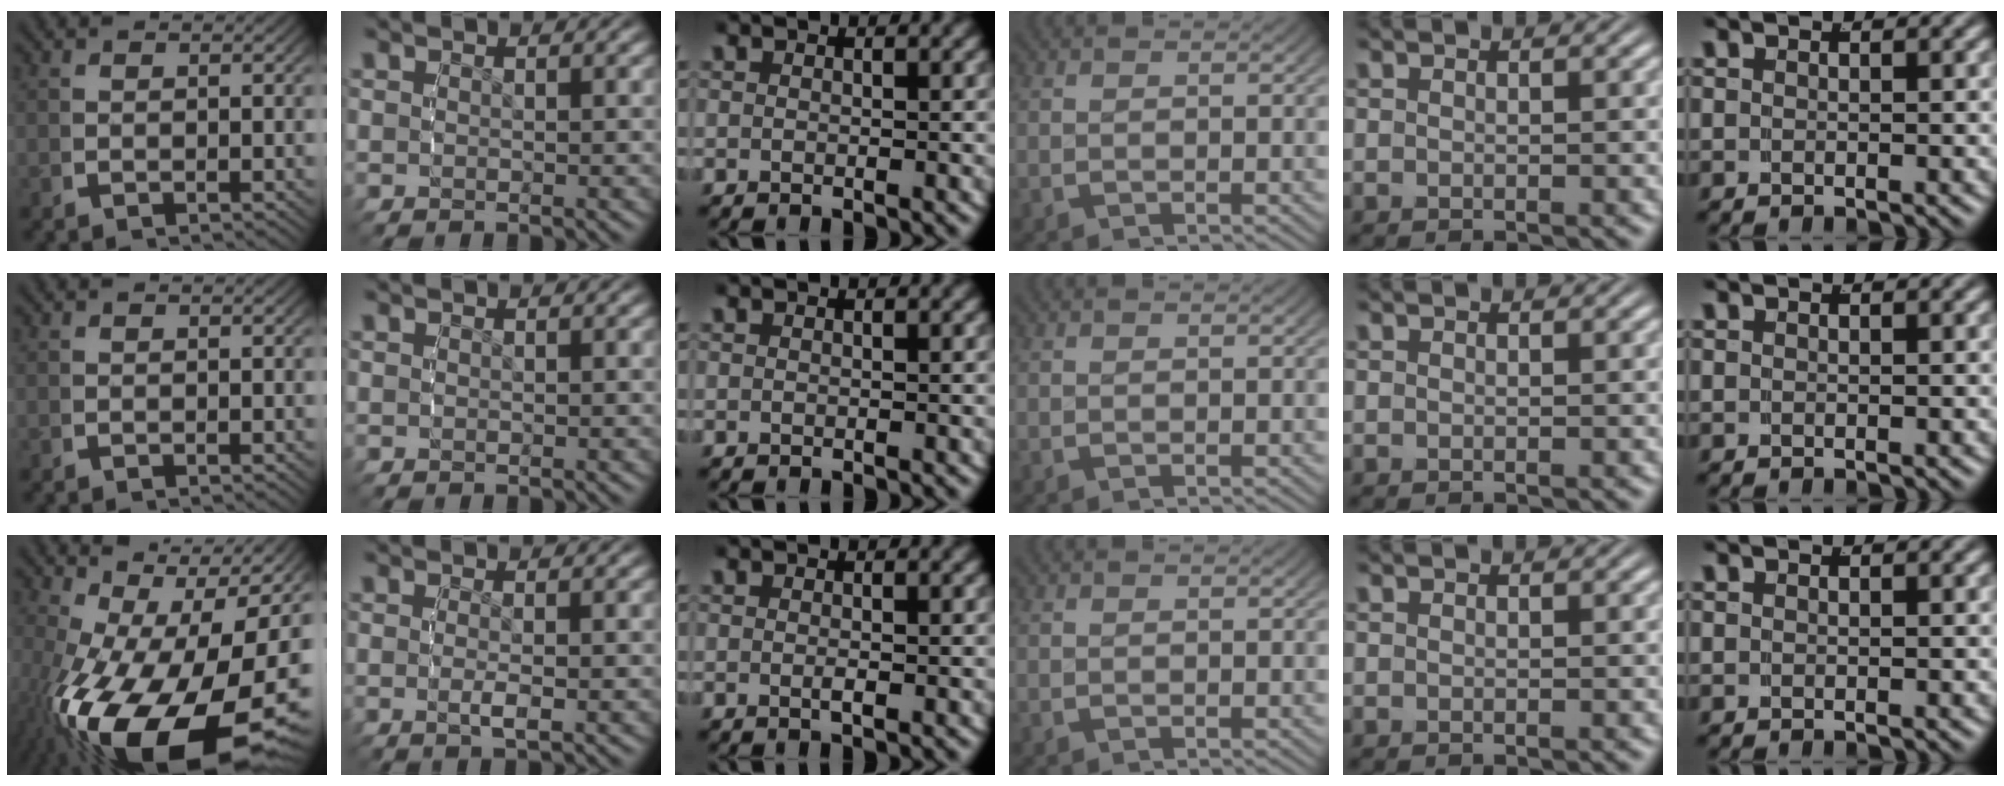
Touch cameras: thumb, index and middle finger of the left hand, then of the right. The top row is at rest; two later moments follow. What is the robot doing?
{"motion": "grasp_and_lifting", "object": "camera"}